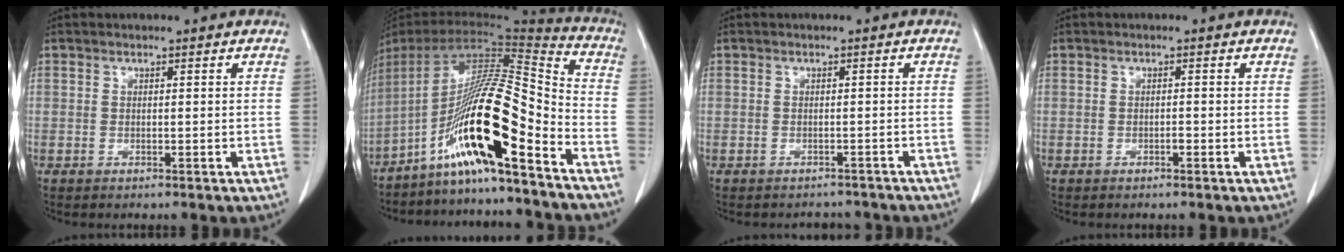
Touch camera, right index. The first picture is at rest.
{"total": 18.2, "force": [-10.6, 0.3, 14.9], "torque": [-0.285, 0.011, -0.197]}
{"total": 3.9, "force": [-3.5, 1.7, 0.1], "torque": [0.002, 0.007, -0.038]}
{"total": 0.5, "force": [-0.3, 0.2, 0.4], "torque": [-0.003, 0.004, -0.005]}